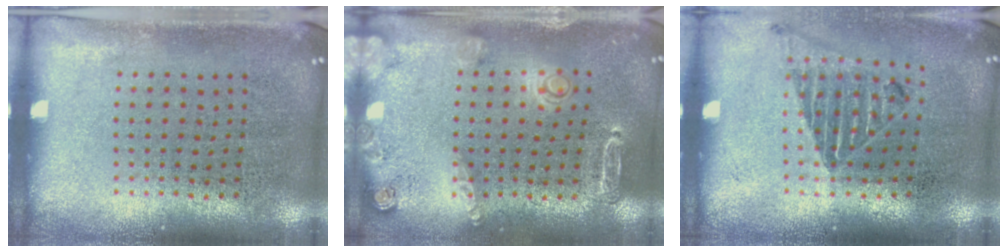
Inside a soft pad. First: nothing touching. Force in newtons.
{"total": 1.6, "press": 1.6, "slide": 0.1}
{"total": 1.0, "press": 1.0, "slide": 0.2}